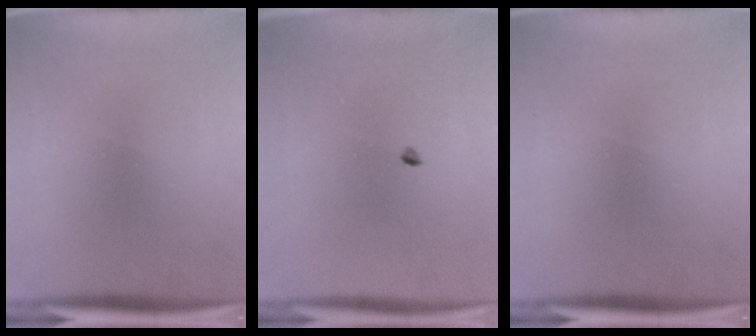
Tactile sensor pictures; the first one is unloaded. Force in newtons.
{"total": 0.7}
{"total": 0.0}